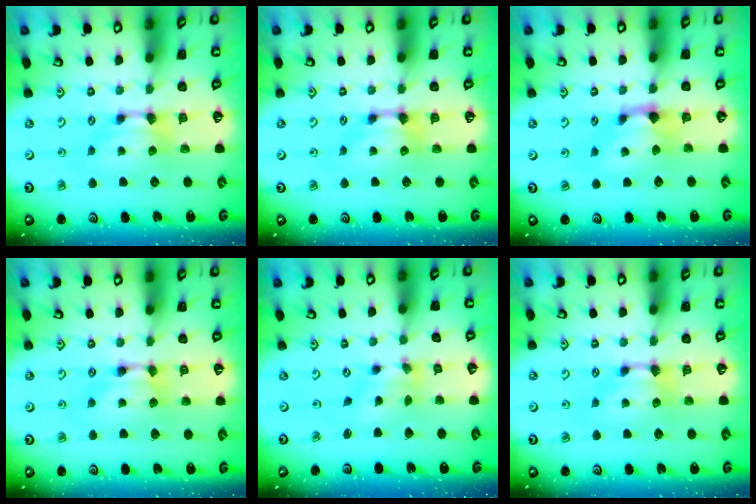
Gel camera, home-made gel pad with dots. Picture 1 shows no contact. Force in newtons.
{"total": 0.0}
{"total": 1.2, "press": 0.4, "slide": 1.1}
{"total": 1.7, "press": 1.7, "slide": 0.2}
{"total": 2.0, "press": 1.5, "slide": 1.3}
{"total": 0.0}